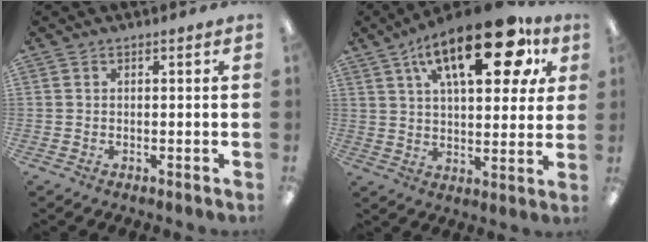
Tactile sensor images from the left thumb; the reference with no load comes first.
{"total": 23.9, "force": [11.4, 10.0, 18.5], "torque": [-0.270, -0.040, 0.178]}